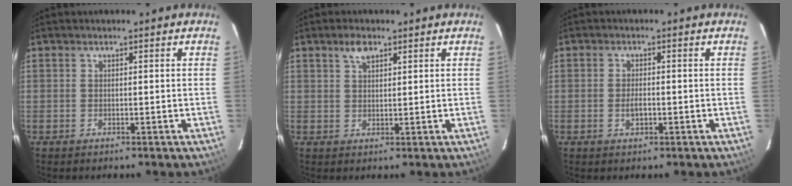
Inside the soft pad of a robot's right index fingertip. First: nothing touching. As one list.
[{"total": 2.8, "force": [1.8, 1.3, 1.8], "torque": [-0.032, 0.007, 0.034]}, {"total": 2.2, "force": [-0.7, 0.9, 1.9], "torque": [-0.037, 0.000, -0.011]}]